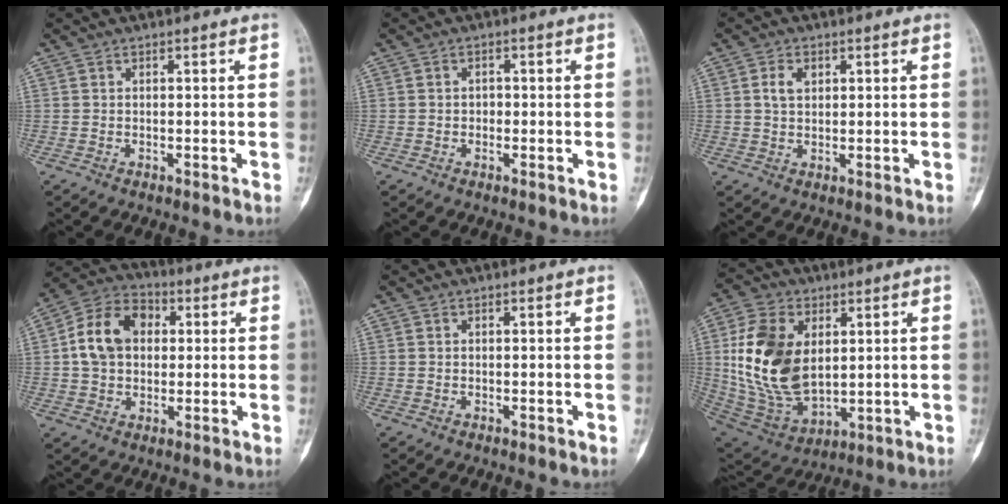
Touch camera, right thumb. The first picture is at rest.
{"total": 1.5, "force": [-0.3, 1.4, 0.5], "torque": [0.005, 0.006, -0.006]}
{"total": 3.6, "force": [1.2, 2.5, 2.4], "torque": [-0.033, 0.000, 0.022]}
{"total": 12.5, "force": [1.7, 9.4, 8.1], "torque": [-0.118, 0.021, 0.020]}
{"total": 0.0}
{"total": 19.9, "force": [3.1, 12.6, 15.1], "torque": [-0.276, -0.018, 0.072]}